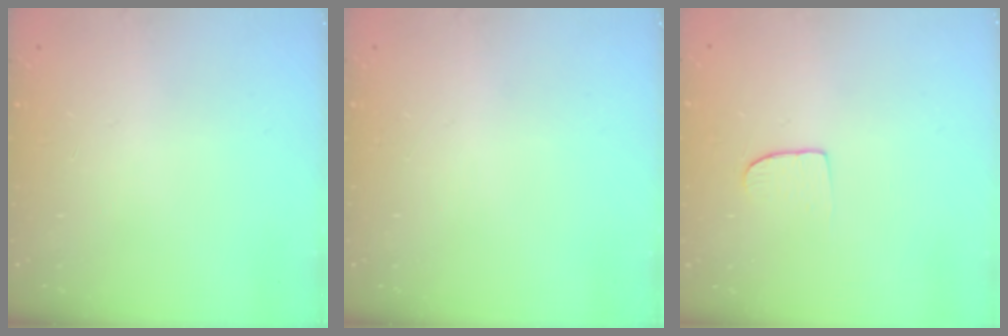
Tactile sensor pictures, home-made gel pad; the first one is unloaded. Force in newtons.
{"total": 0.0}
{"total": 6.4, "press": 6.3, "slide": 0.4}